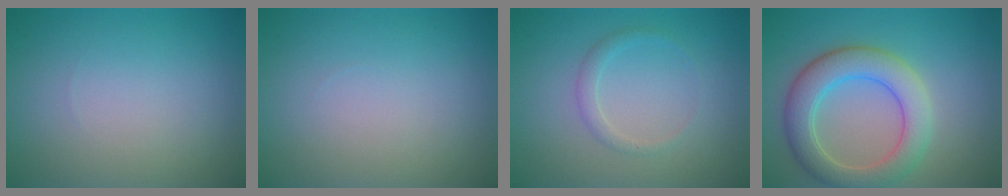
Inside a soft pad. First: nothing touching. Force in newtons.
{"total": 0.0}
{"total": 1.2, "press": 1.2, "slide": 0.0}
{"total": 5.8, "press": 5.7, "slide": 0.7}